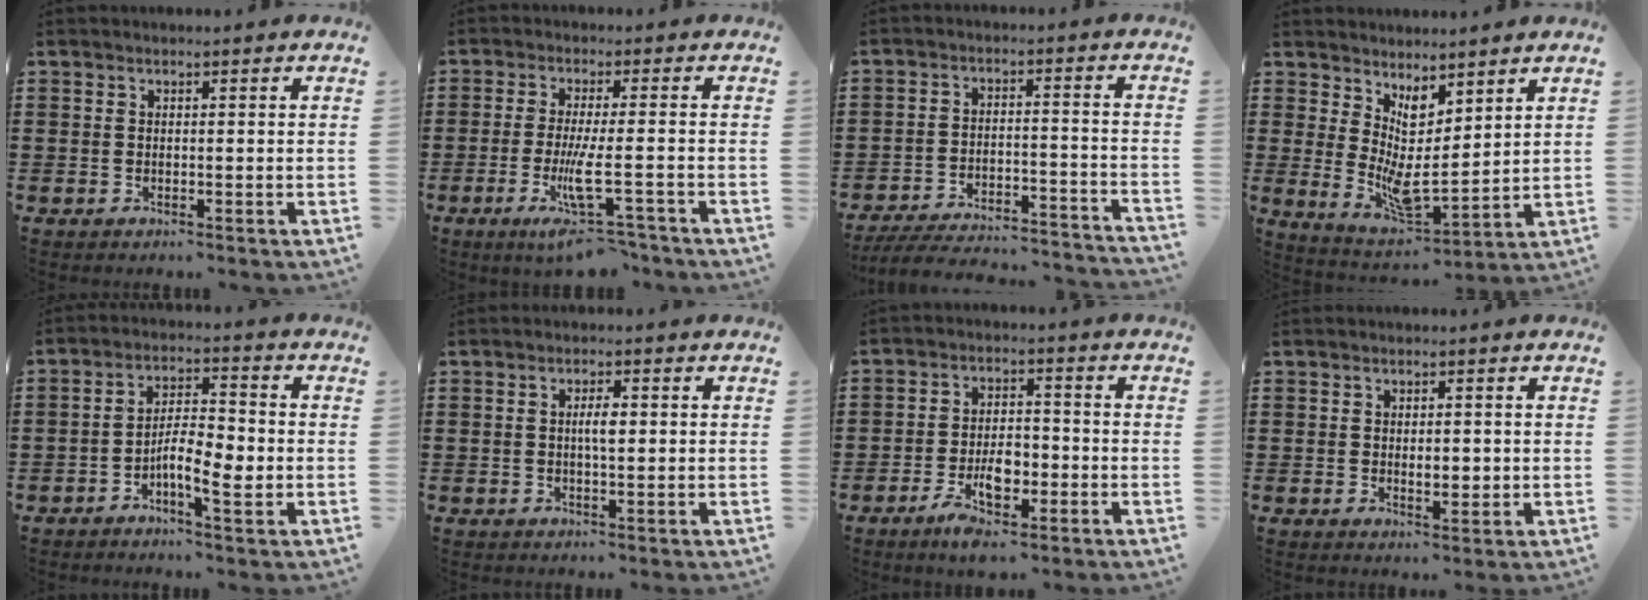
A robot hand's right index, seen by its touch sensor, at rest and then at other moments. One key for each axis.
{"total": 7.8, "fx": -3.6, "fy": 1.1, "fz": 6.8, "tx": -0.146, "ty": -0.020, "tz": -0.068}
{"total": 5.9, "fx": -5.6, "fy": 0.4, "fz": 1.8, "tx": -0.041, "ty": -0.002, "tz": -0.114}
{"total": 5.0, "fx": 2.1, "fy": 2.0, "fz": 4.1, "tx": -0.088, "ty": -0.024, "tz": 0.039}
{"total": 6.6, "fx": -2.4, "fy": 1.9, "fz": 5.9, "tx": -0.108, "ty": 0.002, "tz": -0.046}
{"total": 2.7, "fx": 0.2, "fy": 0.8, "fz": 2.6, "tx": -0.051, "ty": 0.002, "tz": 0.001}
{"total": 5.8, "fx": -2.9, "fy": 2.8, "fz": 4.2, "tx": -0.083, "ty": 0.008, "tz": -0.055}
{"total": 2.7, "fx": 0.1, "fy": 1.4, "fz": 2.3, "tx": -0.039, "ty": 0.003, "tz": -0.002}